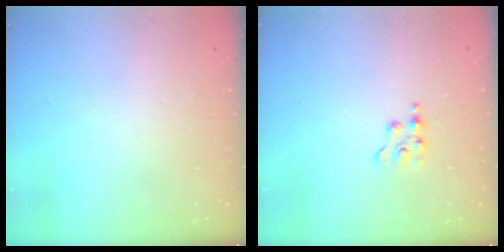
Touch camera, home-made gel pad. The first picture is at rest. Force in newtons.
{"total": 3.0, "press": 3.0, "slide": 0.5}